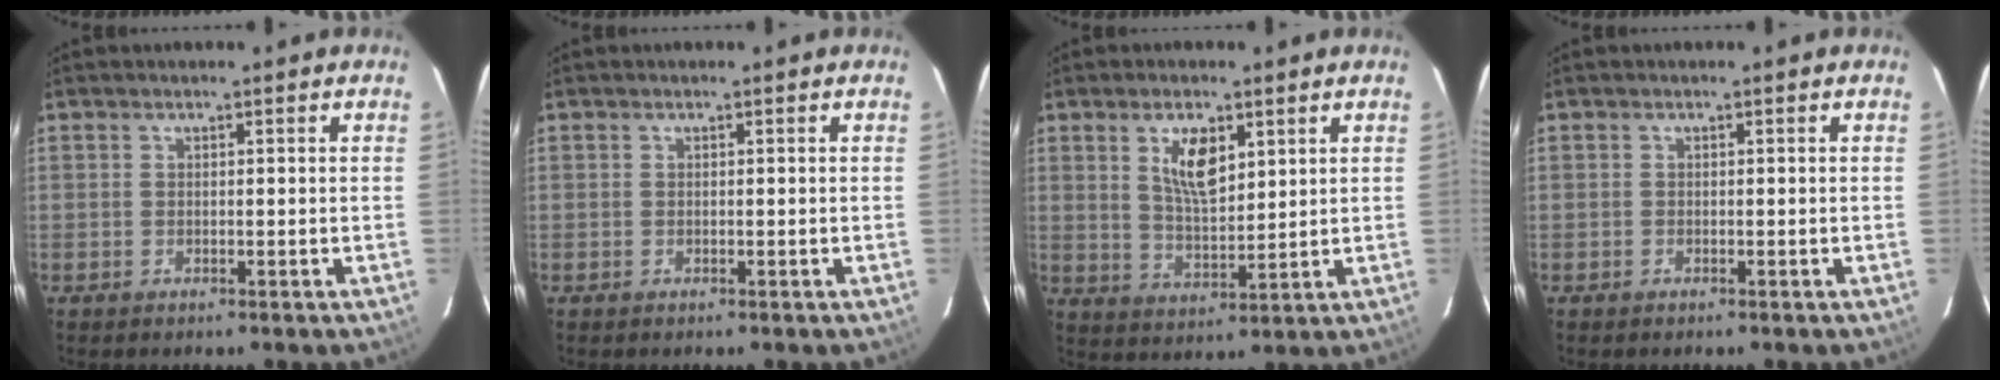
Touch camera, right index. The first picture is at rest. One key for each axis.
{"total": 0.0}
{"total": 7.7, "fx": 3.4, "fy": 3.3, "fz": 6.0, "tx": -0.106, "ty": 0.000, "tz": 0.069}
{"total": 0.0}